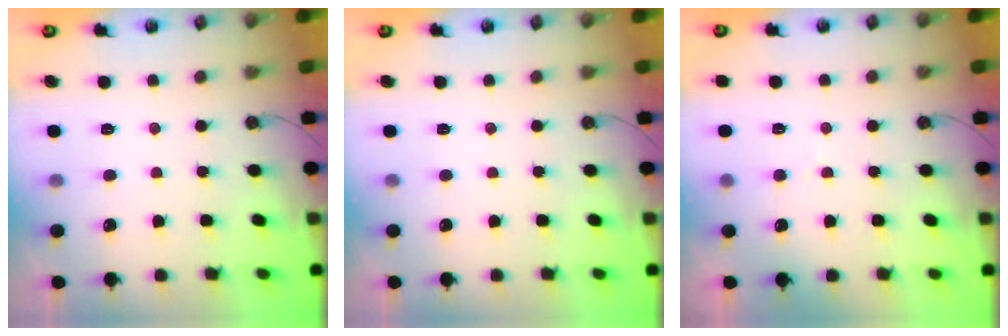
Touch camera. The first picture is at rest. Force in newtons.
{"total": 0.0}
{"total": 2.8, "press": 2.6, "slide": 1.0}